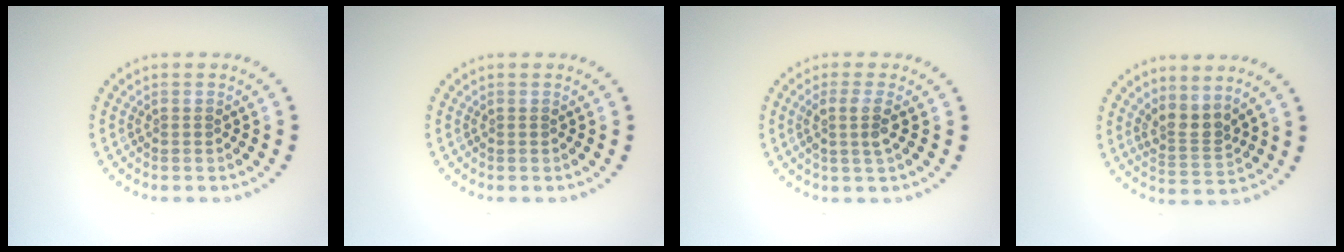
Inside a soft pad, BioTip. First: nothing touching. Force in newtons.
{"total": 0.0}
{"total": 2.2, "press": 1.7, "slide": 1.3}
{"total": 2.6, "press": 1.9, "slide": 1.7}